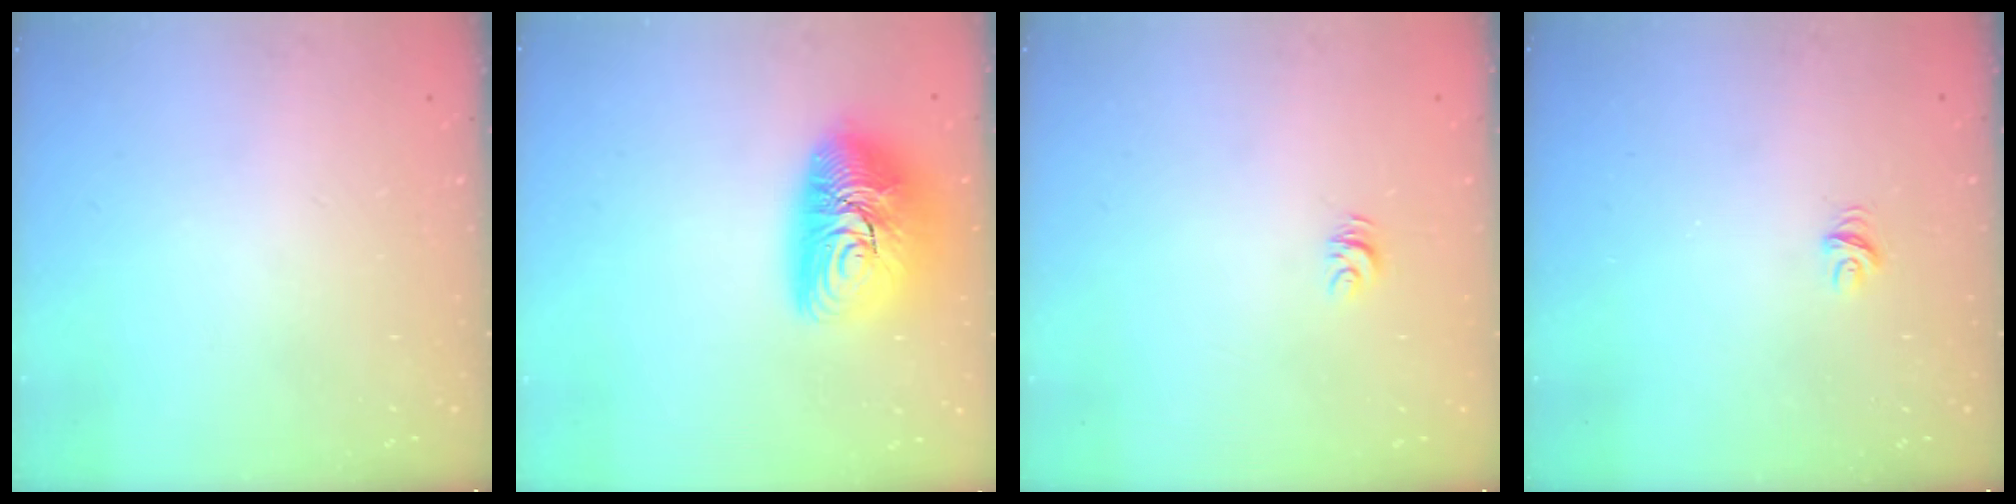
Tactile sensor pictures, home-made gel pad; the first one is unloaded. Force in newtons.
{"total": 14.9, "press": 14.9, "slide": 1.2}
{"total": 3.9, "press": 3.9, "slide": 0.3}
{"total": 4.5, "press": 4.4, "slide": 0.5}